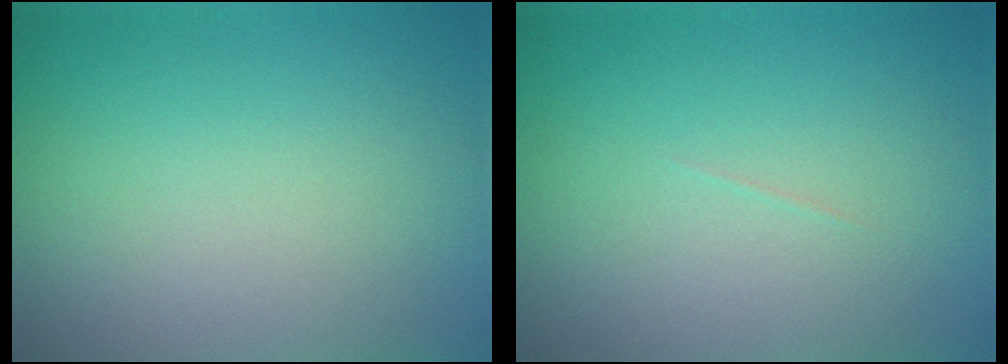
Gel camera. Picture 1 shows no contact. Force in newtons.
{"total": 0.0}